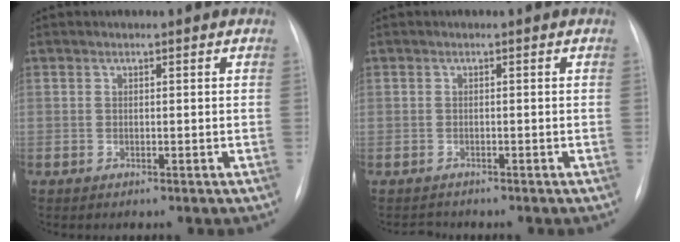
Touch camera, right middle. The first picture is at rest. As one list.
[{"total": 1.3, "force": [-1.0, 0.6, -0.5], "torque": [0.002, -0.004, -0.018]}]